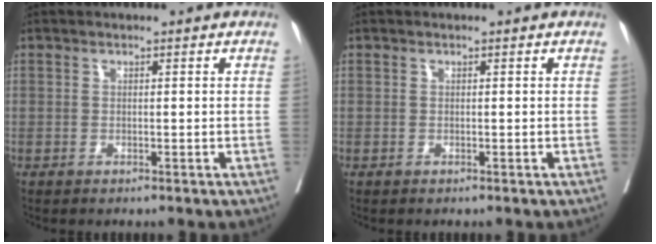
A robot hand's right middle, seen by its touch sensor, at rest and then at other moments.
{"total": 0.0}